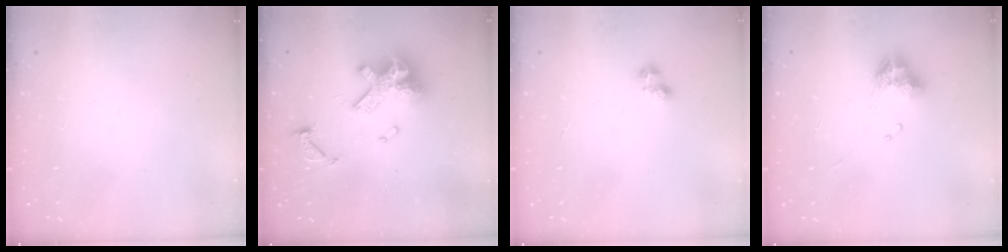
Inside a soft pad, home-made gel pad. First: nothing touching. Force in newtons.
{"total": 14.7, "press": 14.6, "slide": 1.6}
{"total": 2.4, "press": 2.3, "slide": 0.5}
{"total": 8.7, "press": 8.6, "slide": 1.0}